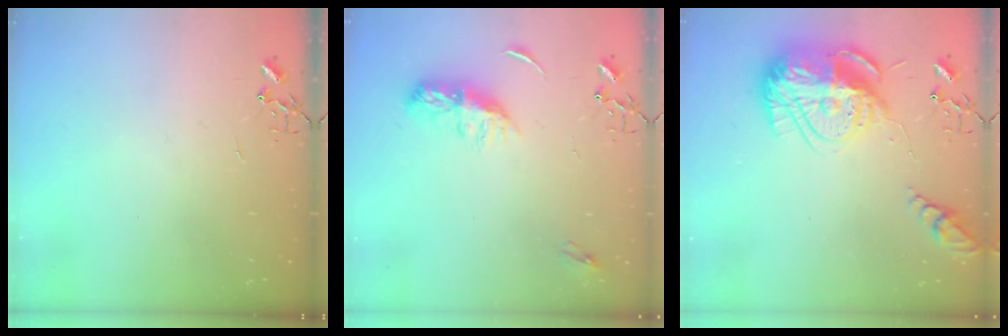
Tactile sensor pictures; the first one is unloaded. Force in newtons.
{"total": 8.3, "press": 8.3, "slide": 0.4}
{"total": 18.9, "press": 18.9, "slide": 1.6}